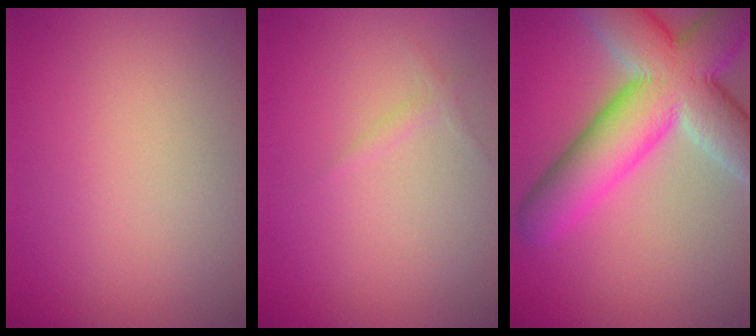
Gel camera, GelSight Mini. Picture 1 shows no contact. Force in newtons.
{"total": 0.6, "press": 0.6, "slide": 0.1}
{"total": 12.1, "press": 12.0, "slide": 0.8}